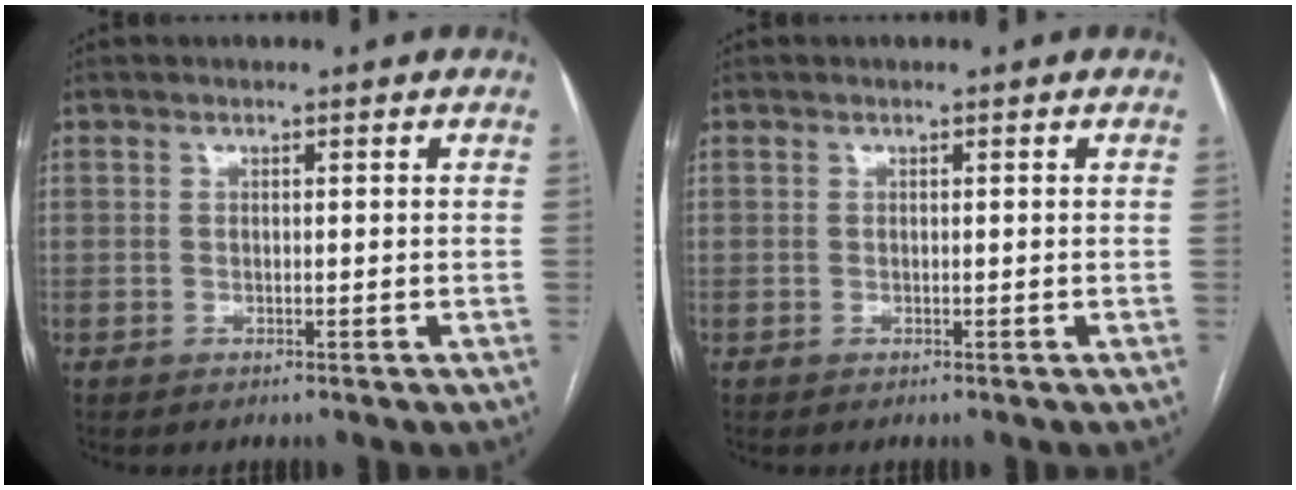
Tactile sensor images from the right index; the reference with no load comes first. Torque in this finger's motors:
{"motor_torque": [0.00, 0.00, 0.00, 0.00]}